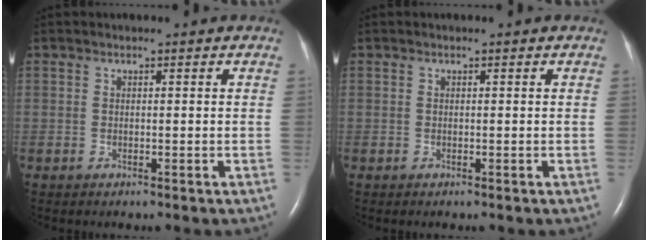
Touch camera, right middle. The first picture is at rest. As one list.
[{"total": 0.0}]